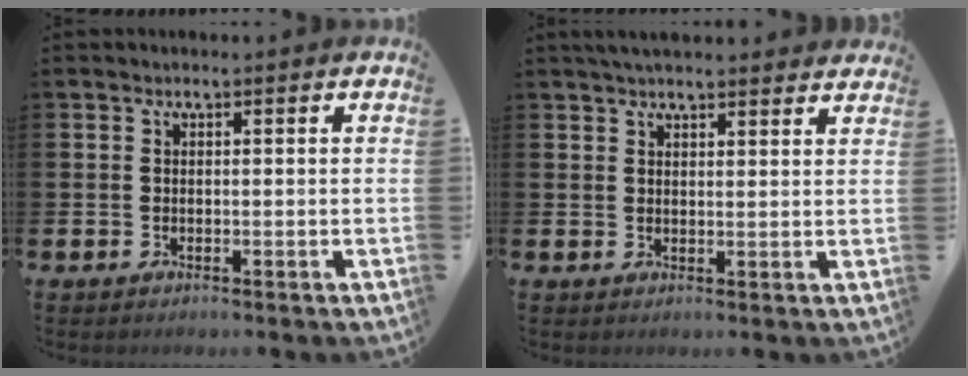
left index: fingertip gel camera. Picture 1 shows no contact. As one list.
[{"total": 3.4, "force": [3.2, 0.5, 0.8], "torque": [-0.021, -0.008, 0.059]}]